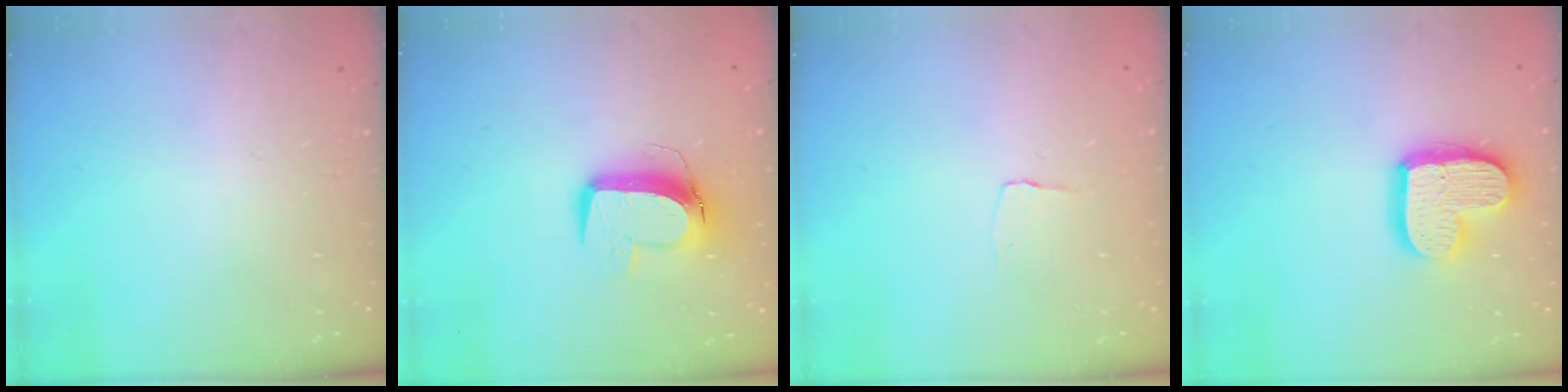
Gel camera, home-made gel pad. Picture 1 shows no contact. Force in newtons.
{"total": 11.2, "press": 11.1, "slide": 1.2}
{"total": 2.9, "press": 2.8, "slide": 0.3}
{"total": 15.6, "press": 15.5, "slide": 1.3}